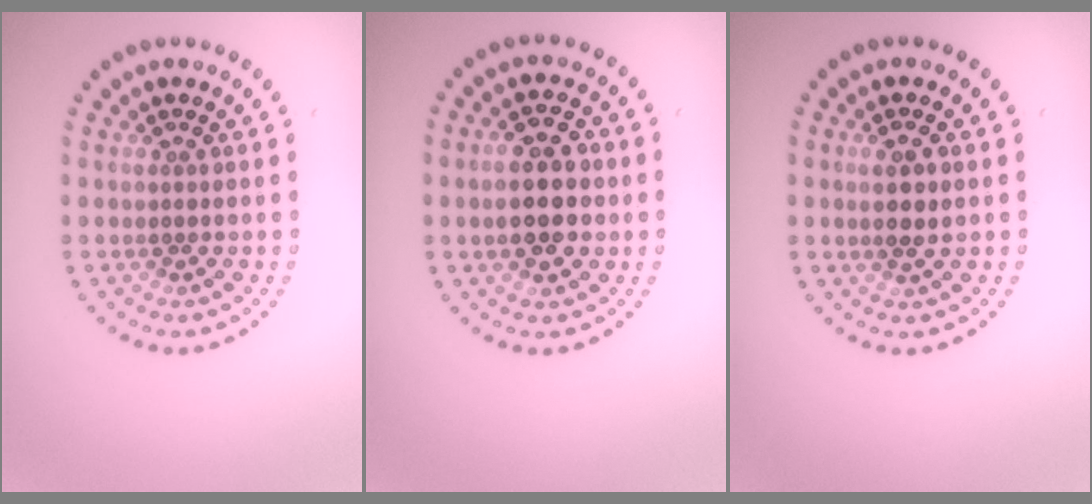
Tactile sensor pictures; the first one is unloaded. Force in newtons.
{"total": 5.3, "press": 5.3, "slide": 0.3}
{"total": 2.3, "press": 2.2, "slide": 0.6}